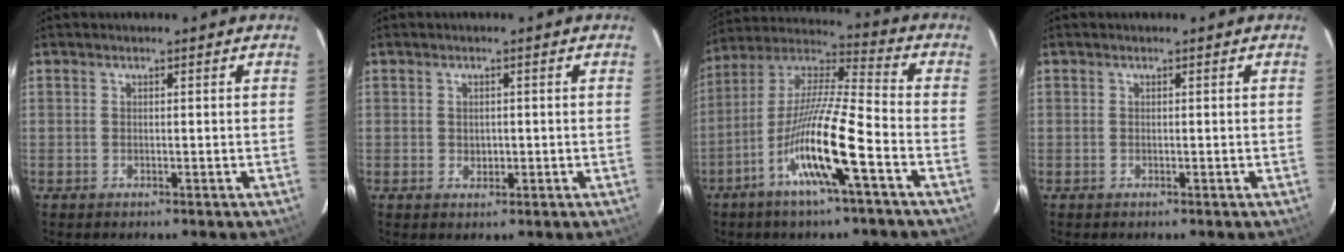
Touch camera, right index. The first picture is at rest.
{"total": 1.5, "force": [-0.1, 1.4, 0.7], "torque": [-0.009, 0.001, 0.001]}
{"total": 15.5, "force": [-7.1, 1.3, 13.7], "torque": [-0.261, -0.013, -0.145]}
{"total": 0.0}